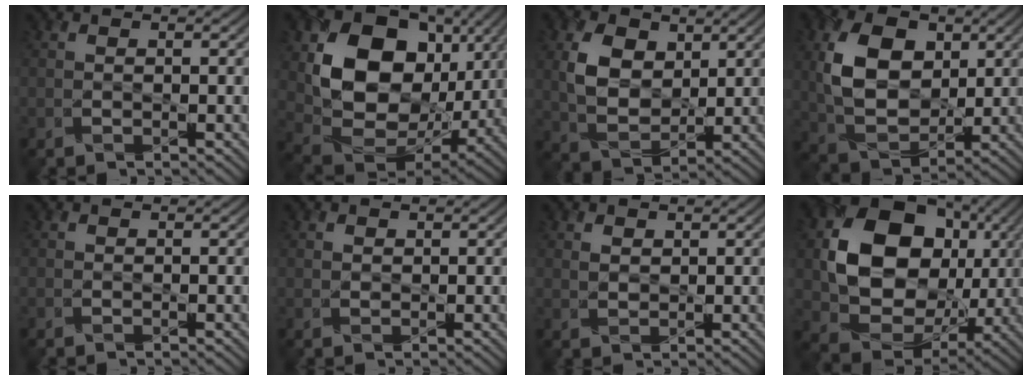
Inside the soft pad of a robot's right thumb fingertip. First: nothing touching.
{"total": 16.7, "force": [3.5, 12.5, 10.5], "torque": [-0.221, -0.011, 0.075]}
{"total": 8.2, "force": [2.5, 5.5, 5.6], "torque": [-0.131, -0.001, 0.050]}
{"total": 11.2, "force": [2.5, 7.6, 7.8], "torque": [-0.181, 0.002, 0.046]}
{"total": 0.0}
{"total": 0.7, "force": [0.5, 0.4, 0.2], "torque": [-0.009, -0.002, 0.012]}
{"total": 1.5, "force": [0.9, 0.9, 0.7], "torque": [-0.020, -0.002, 0.021]}
{"total": 15.5, "force": [2.2, 12.2, 9.3], "torque": [-0.181, -0.019, 0.046]}